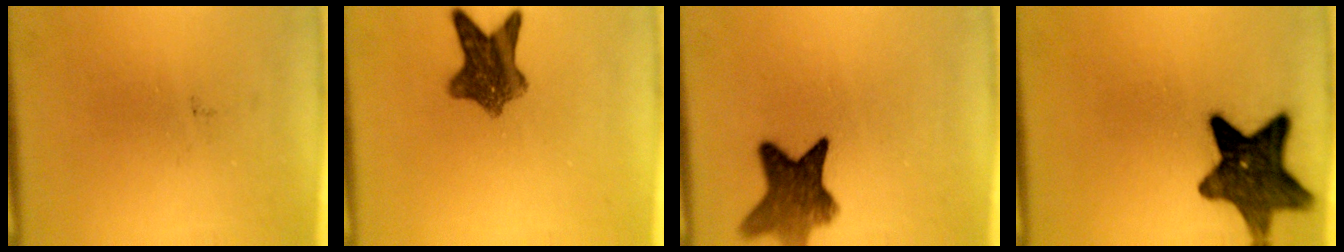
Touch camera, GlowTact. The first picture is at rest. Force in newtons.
{"total": 8.0}
{"total": 8.4}
{"total": 12.8}